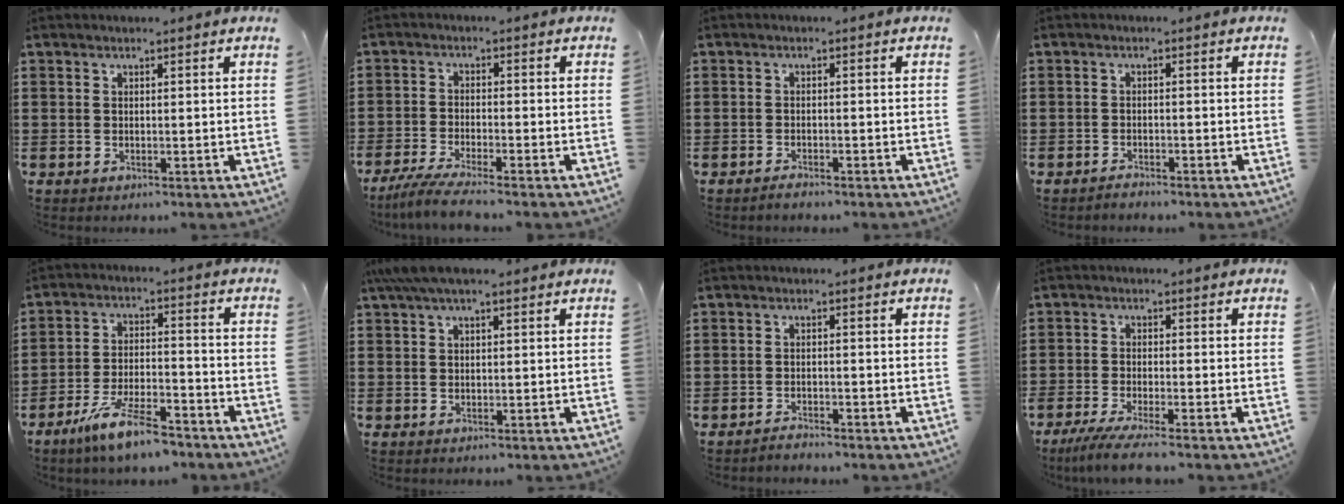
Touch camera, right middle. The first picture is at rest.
{"total": 4.2, "force": [-3.8, -0.2, 1.9], "torque": [-0.055, -0.017, -0.078]}
{"total": 1.3, "force": [-1.2, 0.2, 0.4], "torque": [-0.010, -0.002, -0.022]}
{"total": 1.5, "force": [-1.5, 0.1, 0.2], "torque": [-0.008, 0.002, -0.030]}
{"total": 8.7, "force": [-6.9, 1.4, 5.0], "torque": [-0.107, 0.006, -0.135]}
{"total": 3.2, "force": [2.0, 0.6, 2.4], "torque": [-0.050, 0.006, 0.036]}
{"total": 1.6, "force": [-1.5, 0.1, 0.2], "torque": [-0.007, 0.003, -0.031]}
{"total": 3.9, "force": [-3.3, -0.2, 2.1], "torque": [-0.050, -0.015, -0.066]}